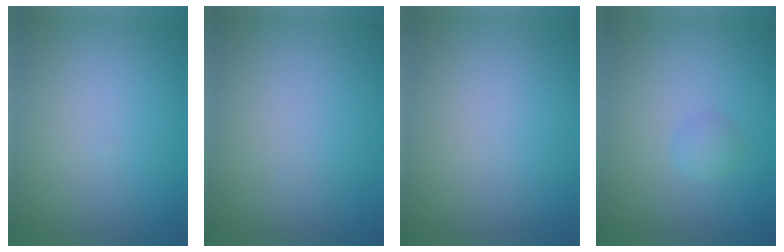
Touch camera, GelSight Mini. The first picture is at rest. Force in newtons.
{"total": 0.0}
{"total": 0.0}
{"total": 1.1, "press": 1.1, "slide": 0.0}